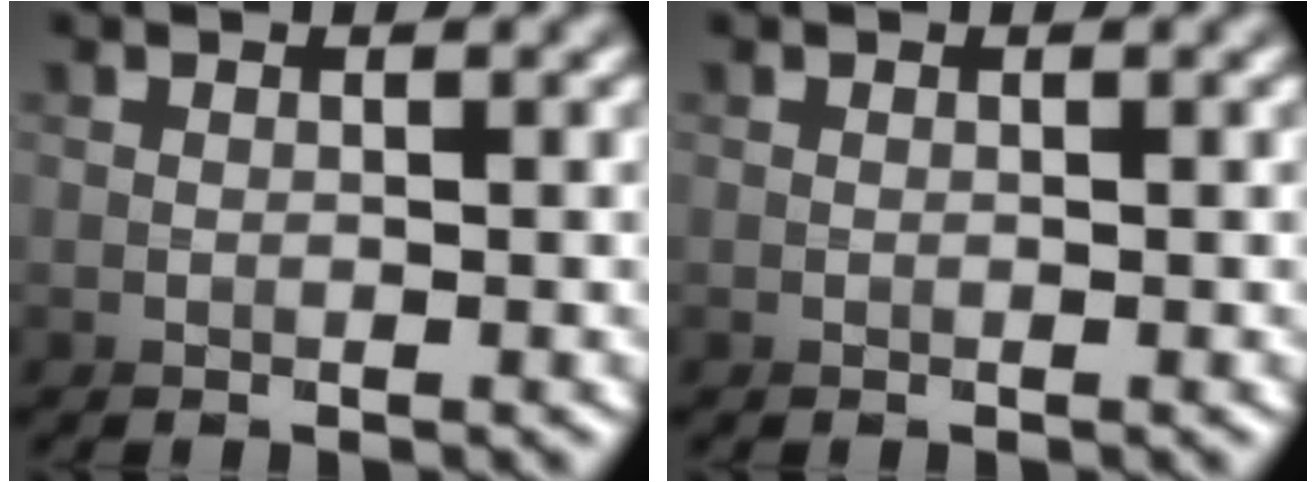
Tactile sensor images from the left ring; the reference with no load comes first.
{"total": 0.0}